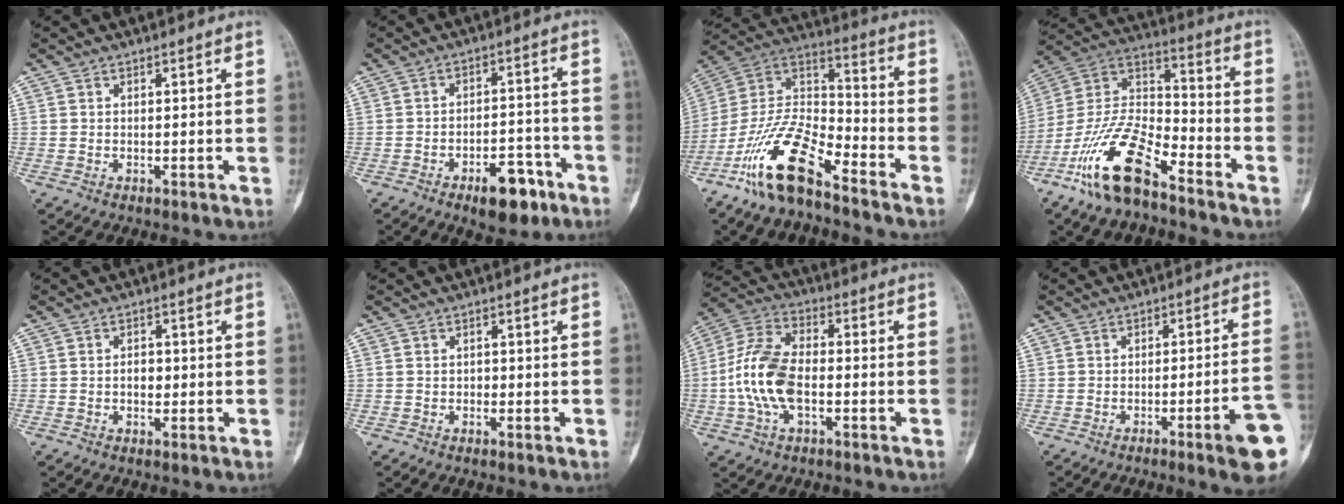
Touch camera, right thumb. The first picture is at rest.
{"total": 9.3, "force": [-5.4, 4.4, 6.2], "torque": [-0.065, 0.034, -0.076]}
{"total": 17.3, "force": [-11.6, 5.8, 11.4], "torque": [-0.211, 0.077, -0.223]}
{"total": 17.5, "force": [-11.3, 6.5, 11.7], "torque": [-0.222, 0.072, -0.217]}
{"total": 2.3, "force": [-0.2, 1.7, 1.6], "torque": [-0.016, 0.005, -0.005]}
{"total": 0.7, "force": [-0.2, 0.6, 0.2], "torque": [-0.002, 0.003, -0.004]}
{"total": 13.0, "force": [-2.1, 7.2, 10.6], "torque": [-0.225, 0.030, -0.044]}
{"total": 10.7, "force": [-4.4, 0.8, 9.7], "torque": [-0.119, 0.019, -0.059]}